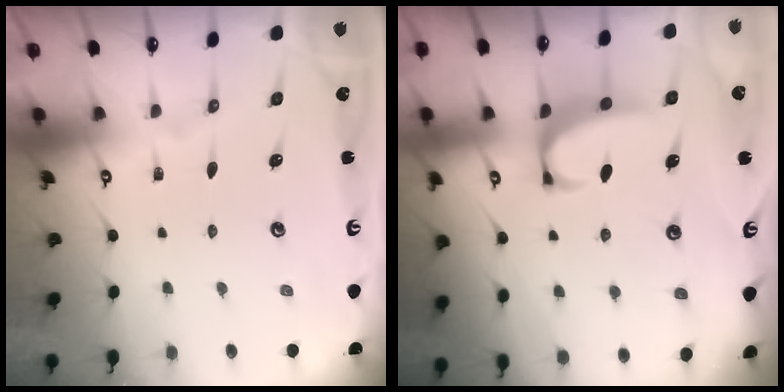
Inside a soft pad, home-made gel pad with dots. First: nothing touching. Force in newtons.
{"total": 2.6, "press": 2.5, "slide": 0.8}